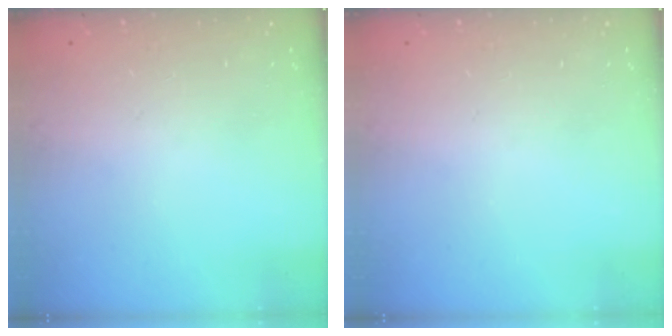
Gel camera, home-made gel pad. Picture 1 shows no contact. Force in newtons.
{"total": 0.0}